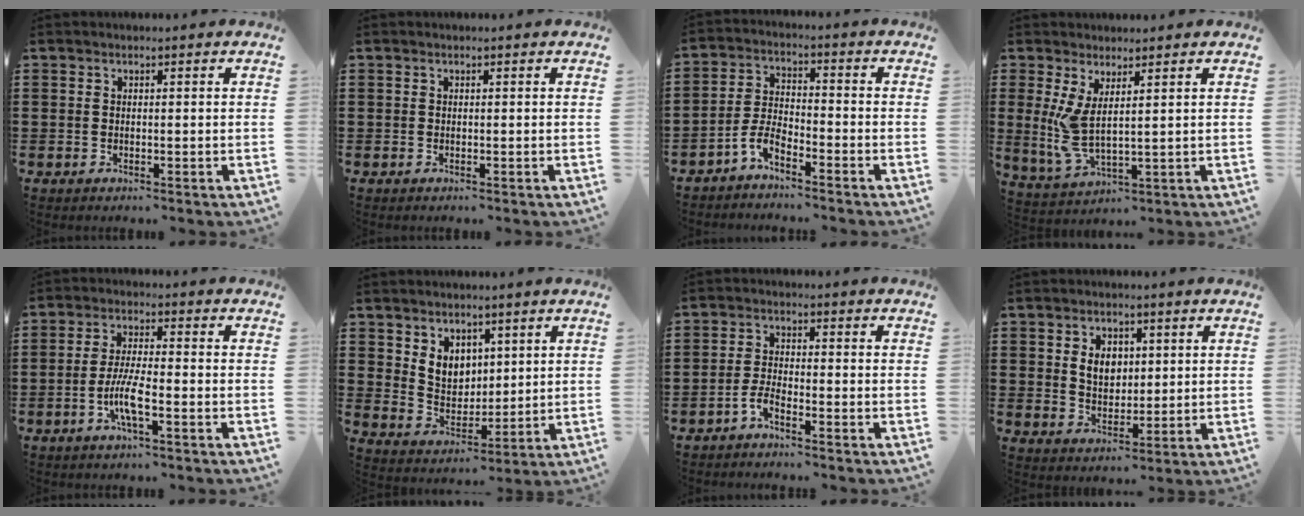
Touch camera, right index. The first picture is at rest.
{"total": 0.0}
{"total": 4.4, "force": [-3.8, 0.8, 2.1], "torque": [-0.061, 0.001, -0.081]}
{"total": 5.8, "force": [2.2, 1.5, 5.2], "torque": [-0.134, -0.017, 0.035]}
{"total": 5.7, "force": [-2.5, 0.8, 5.0], "torque": [-0.110, -0.013, -0.052]}
{"total": 5.7, "force": [3.2, 4.4, 1.6], "torque": [-0.045, -0.001, 0.060]}
{"total": 2.9, "force": [-2.3, 0.3, 1.6], "torque": [-0.046, -0.003, -0.050]}
{"total": 4.6, "force": [1.2, 3.5, 2.8], "torque": [-0.058, 0.009, 0.017]}